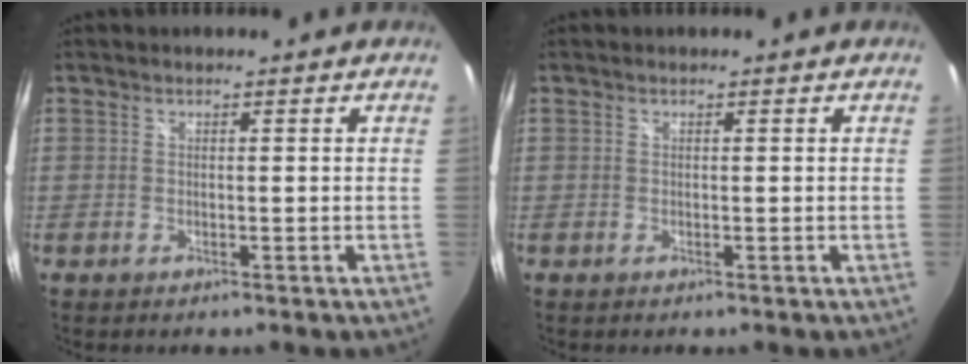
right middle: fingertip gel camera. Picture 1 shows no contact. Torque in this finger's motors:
{"motor_torque": [0.00, 0.00, 0.00, 0.01]}